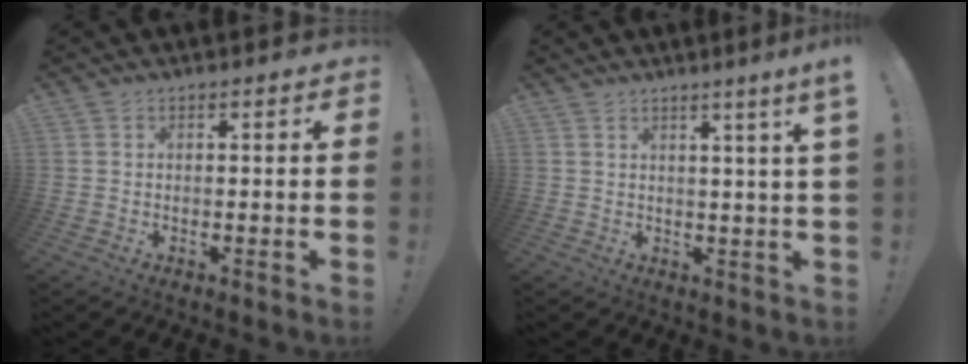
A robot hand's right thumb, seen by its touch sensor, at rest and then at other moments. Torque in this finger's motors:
{"motor_torque": [0.00, 0.00, 0.10, 0.07, 0.04]}